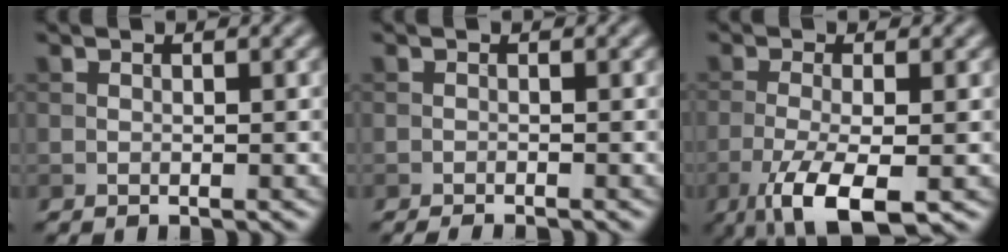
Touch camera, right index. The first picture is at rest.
{"total": 1.3, "force": [-1.1, 0.2, 0.7], "torque": [-0.003, 0.002, -0.016]}
{"total": 6.9, "force": [-3.3, 2.1, 5.7], "torque": [-0.115, -0.011, -0.061]}